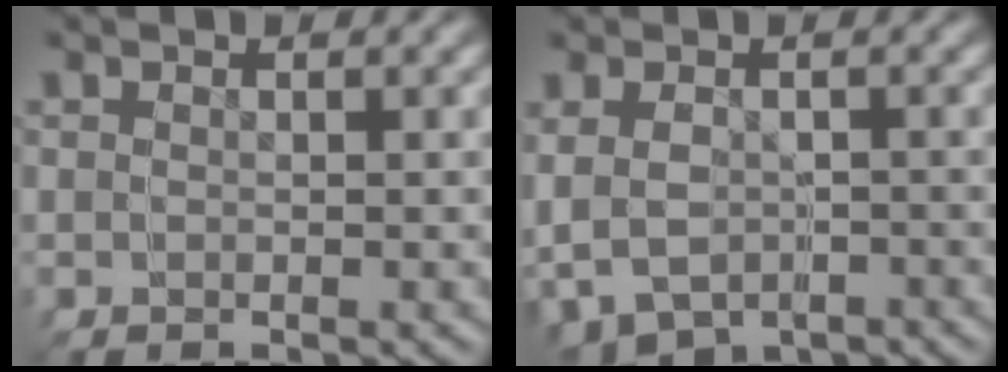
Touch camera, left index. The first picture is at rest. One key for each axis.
{"total": 2.4, "fx": -1.3, "fy": 1.8, "fz": 0.9, "tx": -0.020, "ty": -0.008, "tz": -0.017}